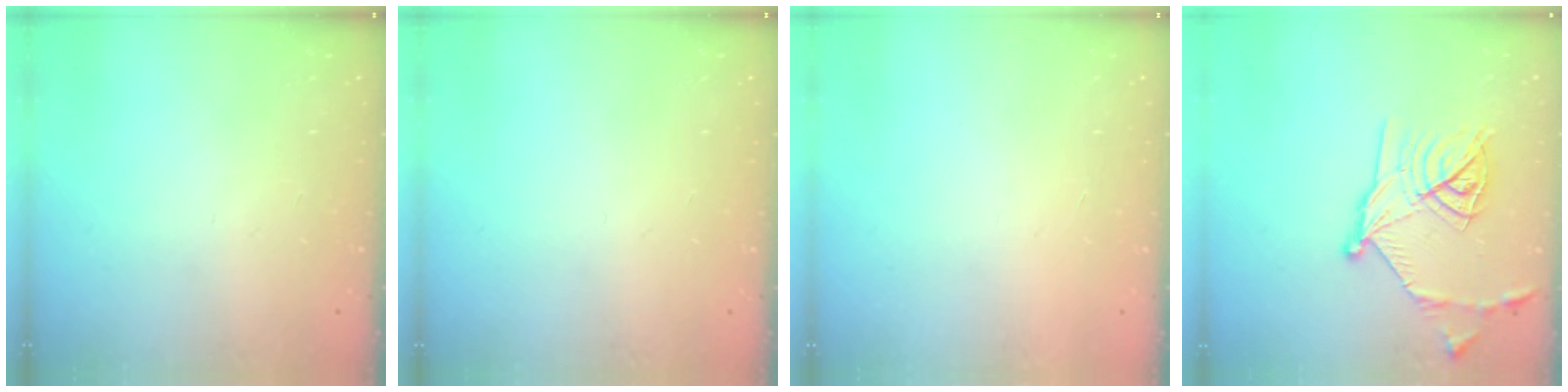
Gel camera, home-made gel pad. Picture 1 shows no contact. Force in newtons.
{"total": 0.0}
{"total": 1.5, "press": 1.5, "slide": 0.1}
{"total": 17.6, "press": 17.6, "slide": 0.9}